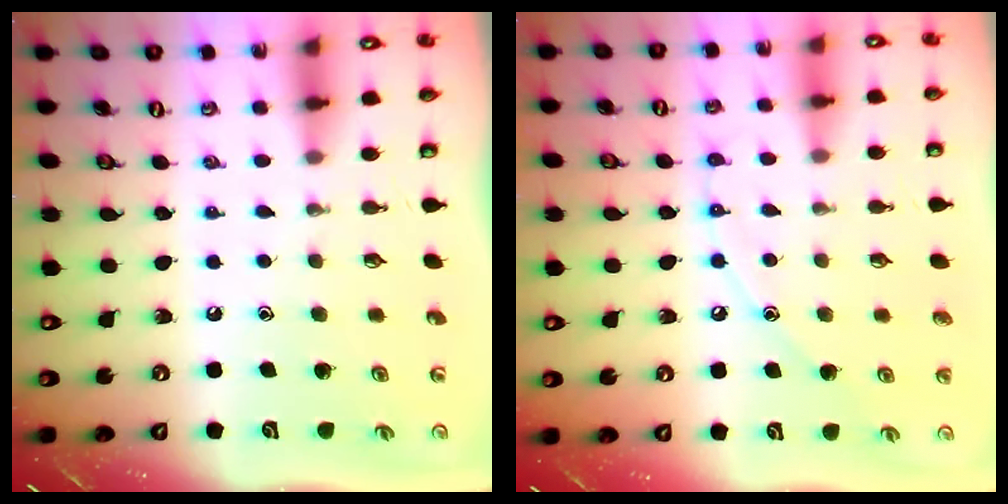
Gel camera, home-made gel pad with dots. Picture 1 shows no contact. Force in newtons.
{"total": 7.4, "press": 7.4, "slide": 0.6}